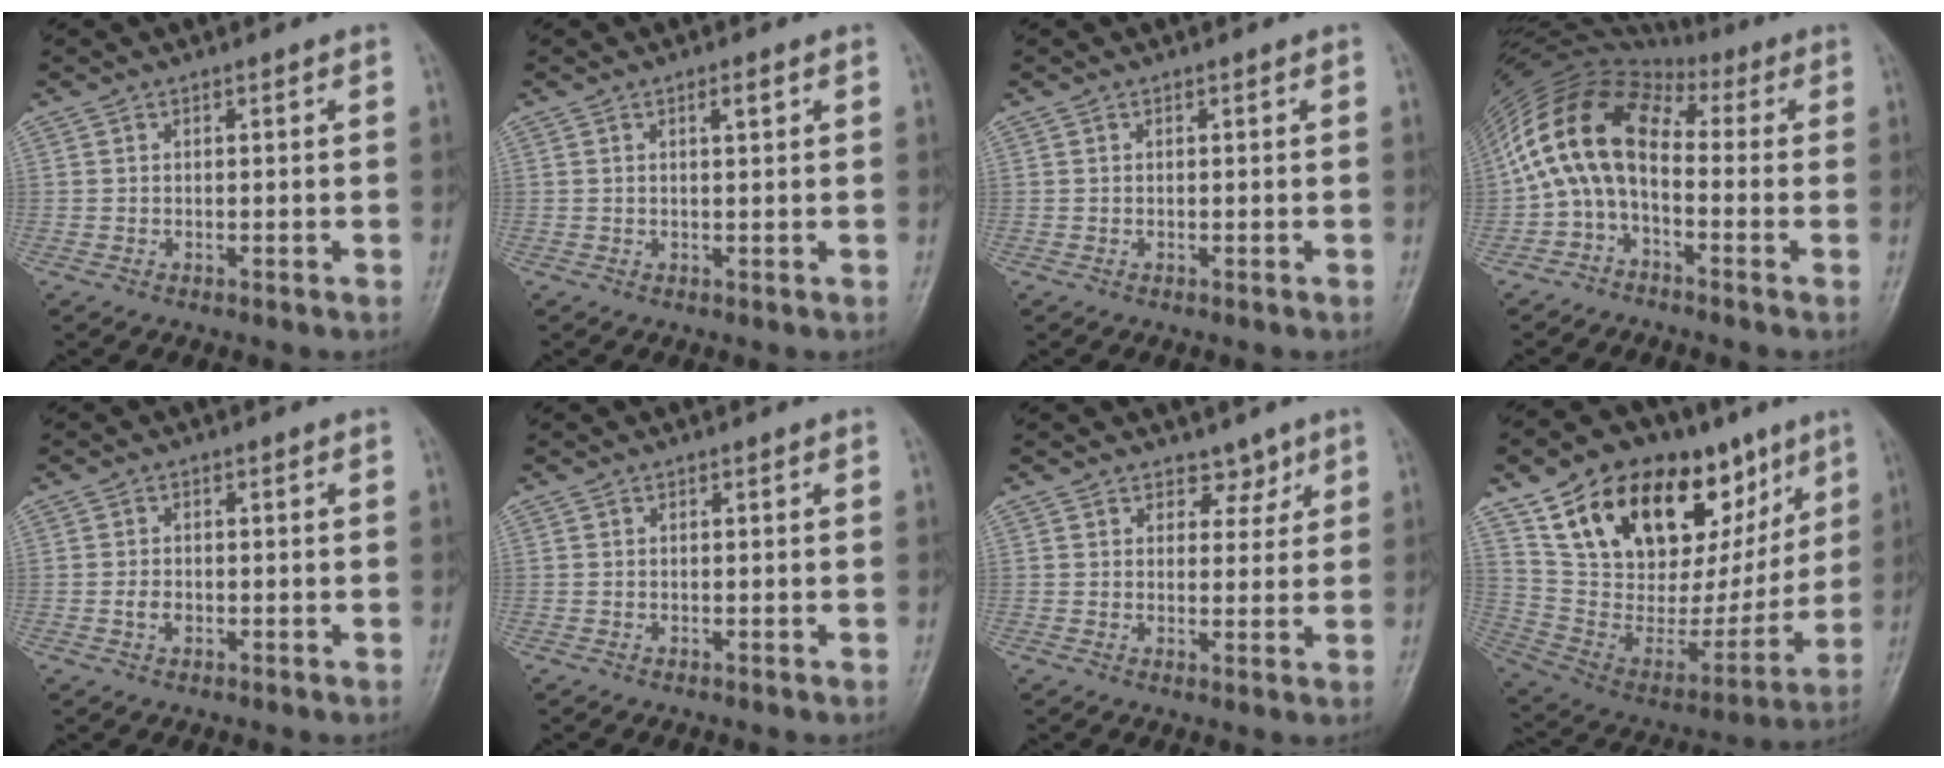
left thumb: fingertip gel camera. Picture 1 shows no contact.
{"total": 1.7, "force": [0.7, 0.3, 1.5], "torque": [-0.023, 0.000, 0.012]}
{"total": 0.0}
{"total": 13.2, "force": [-1.0, 7.9, 10.5], "torque": [-0.200, 0.063, -0.036]}
{"total": 2.2, "force": [-0.6, 1.5, 1.4], "torque": [-0.024, 0.006, -0.012]}
{"total": 0.0}
{"total": 3.5, "force": [2.4, 2.4, 0.9], "torque": [0.018, -0.014, 0.033]}
{"total": 31.2, "force": [15.7, 16.7, 21.2], "torque": [-0.294, -0.005, 0.276]}